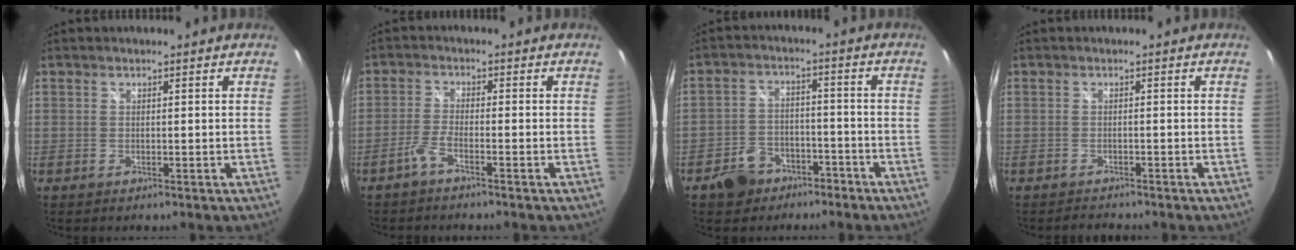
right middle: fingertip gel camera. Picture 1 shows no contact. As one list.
[{"total": 2.6, "force": [-2.0, 0.2, 1.7], "torque": [-0.051, 0.003, -0.043]}, {"total": 8.4, "force": [-5.8, 5.5, 2.7], "torque": [-0.074, 0.022, -0.082]}, {"total": 1.9, "force": [-1.8, 0.3, 0.2], "torque": [-0.008, -0.006, -0.030]}]